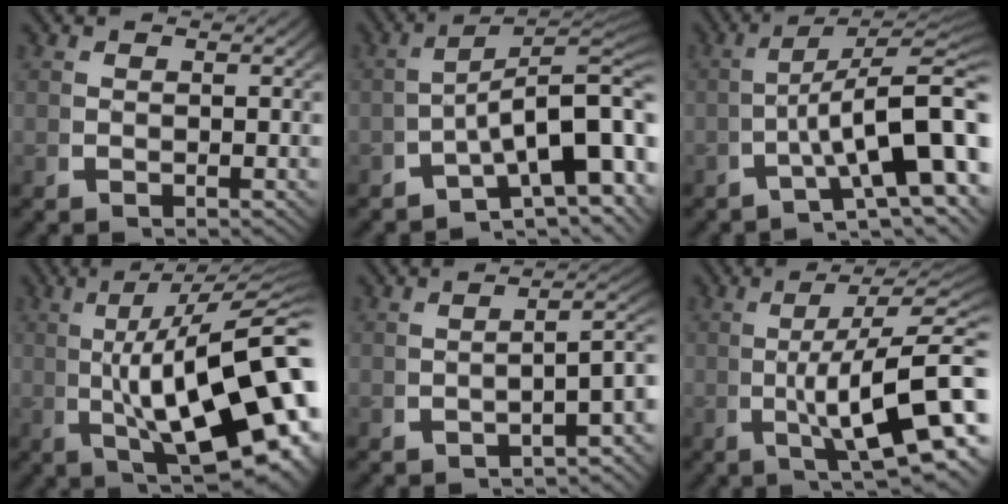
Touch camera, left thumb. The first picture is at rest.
{"total": 12.4, "force": [-2.1, 6.8, 10.1], "torque": [-0.157, -0.036, -0.022]}
{"total": 12.1, "force": [-2.0, 5.6, 10.6], "torque": [-0.163, -0.036, -0.014]}
{"total": 18.9, "force": [-0.6, 9.6, 16.2], "torque": [-0.257, -0.041, 0.018]}
{"total": 6.4, "force": [-2.9, 2.6, 5.1], "torque": [-0.069, -0.007, -0.035]}
{"total": 12.2, "force": [-1.2, 5.2, 11.0], "torque": [-0.185, -0.030, -0.006]}